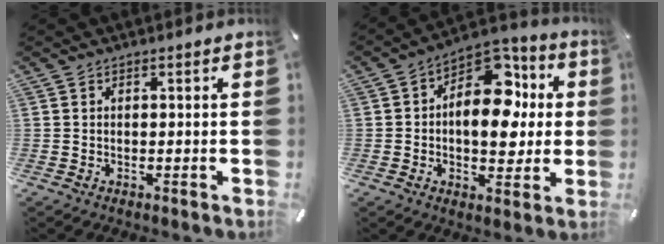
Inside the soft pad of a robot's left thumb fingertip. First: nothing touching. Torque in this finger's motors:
{"motor_torque": [1.64, 1.63, 0.94, -0.23, 0.36]}